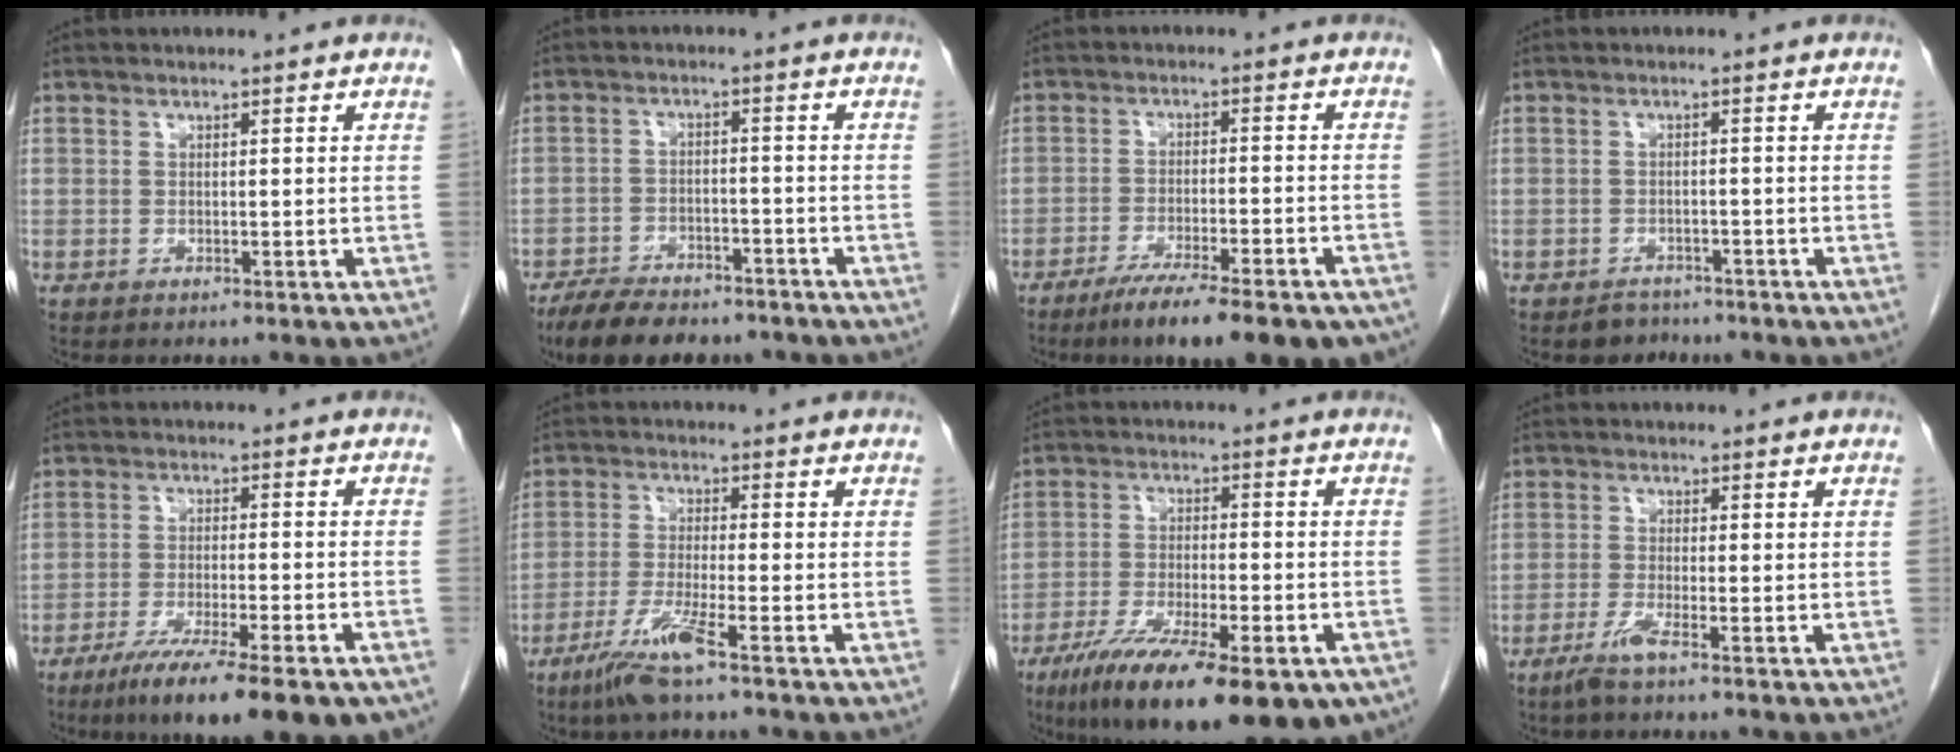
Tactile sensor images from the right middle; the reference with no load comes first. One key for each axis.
{"total": 11.0, "fx": -9.0, "fy": 4.1, "fz": 5.0, "tx": -0.080, "ty": -0.009, "tz": -0.139}
{"total": 16.1, "fx": -12.3, "fy": 2.7, "fz": 10.0, "tx": -0.107, "ty": -0.010, "tz": -0.179}
{"total": 2.5, "fx": -2.0, "fy": 1.4, "fz": -0.1, "tx": -0.010, "ty": 0.003, "tz": -0.029}
{"total": 15.9, "fx": -11.2, "fy": 1.7, "fz": 11.1, "tx": -0.137, "ty": -0.035, "tz": -0.173}
{"total": 6.5, "fx": -4.1, "fy": -0.5, "fz": 5.0, "tx": -0.102, "ty": -0.017, "tz": -0.083}
{"total": 20.0, "fx": -13.1, "fy": 4.6, "fz": 14.5, "tx": -0.206, "ty": -0.036, "tz": -0.202}
{"total": 2.8, "fx": -1.9, "fy": -0.4, "fz": 2.0, "tx": -0.047, "ty": -0.007, "tz": -0.045}